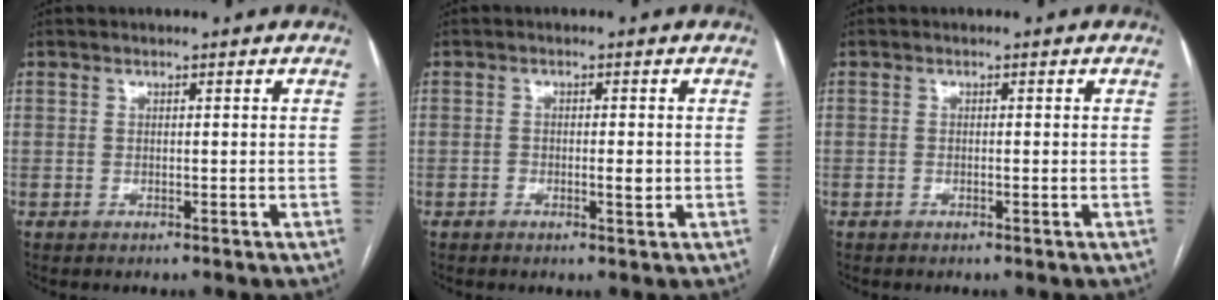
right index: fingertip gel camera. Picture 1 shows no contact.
{"total": 2.1, "force": [-0.5, 0.6, 2.0], "torque": [-0.033, -0.001, -0.007]}
{"total": 0.6, "force": [-0.2, 0.1, 0.5], "torque": [-0.010, -0.001, -0.003]}